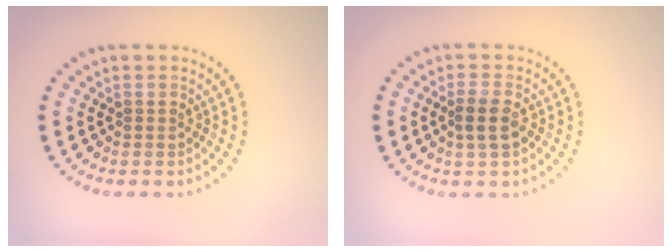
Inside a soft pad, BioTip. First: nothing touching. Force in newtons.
{"total": 1.9, "press": 1.8, "slide": 0.7}